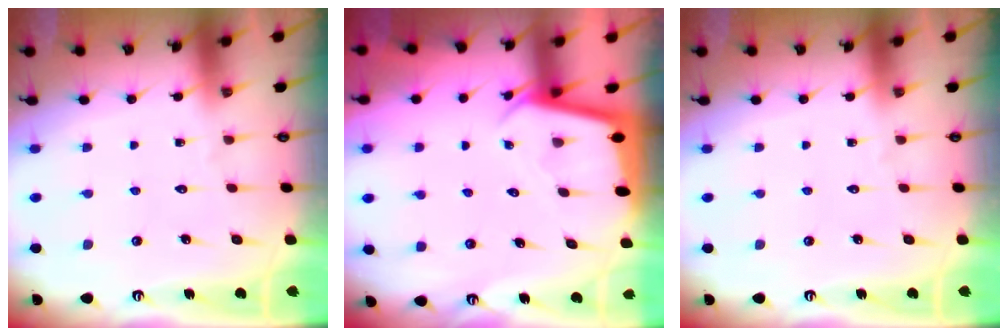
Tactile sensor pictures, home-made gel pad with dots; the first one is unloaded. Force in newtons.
{"total": 2.3, "press": 2.3, "slide": 0.1}
{"total": 0.0}